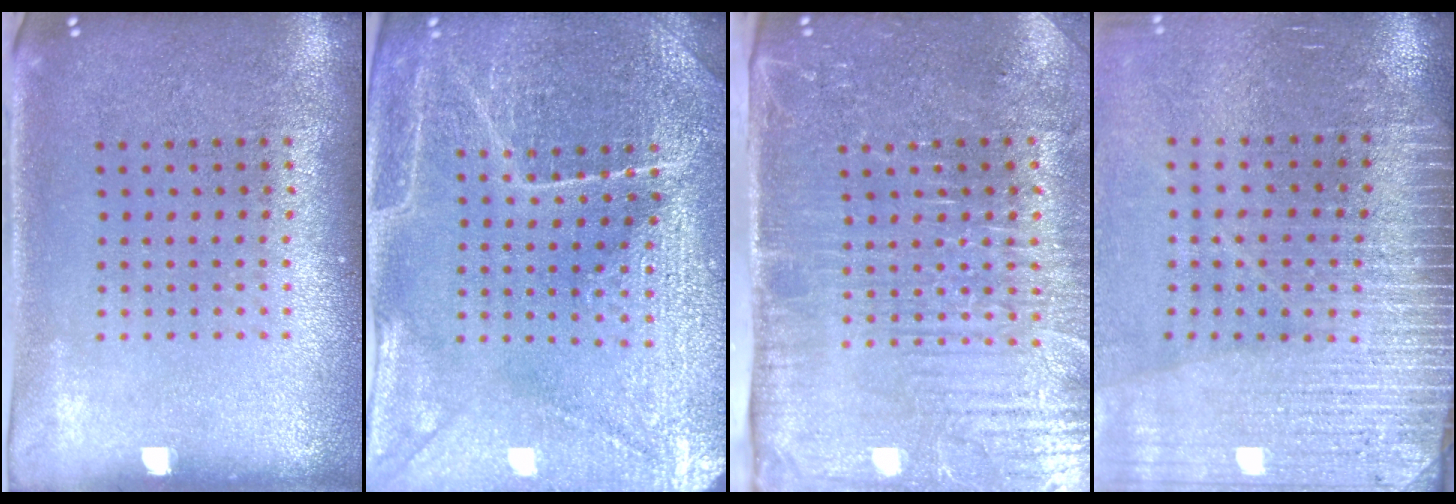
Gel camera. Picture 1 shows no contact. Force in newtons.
{"total": 4.3, "press": 4.2, "slide": 1.1}
{"total": 5.0, "press": 4.5, "slide": 2.4}
{"total": 3.6, "press": 3.1, "slide": 1.8}